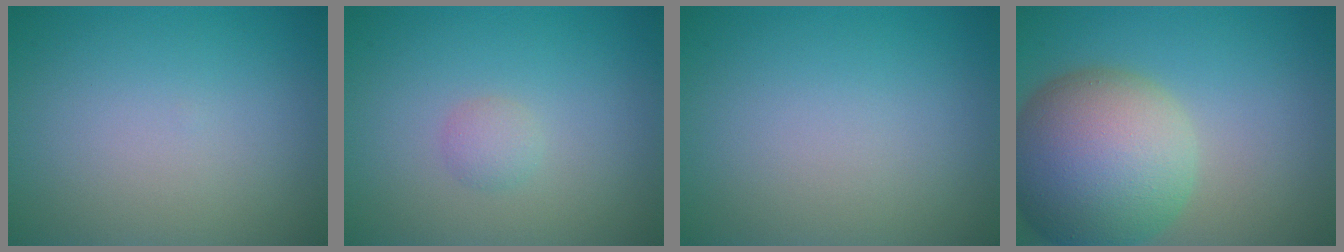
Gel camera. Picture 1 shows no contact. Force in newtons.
{"total": 1.1, "press": 1.1, "slide": 0.1}
{"total": 0.0}
{"total": 12.0, "press": 12.0, "slide": 0.5}